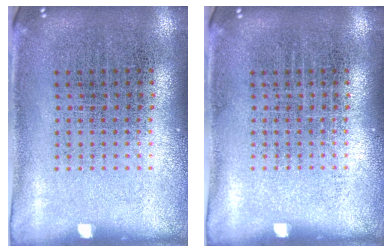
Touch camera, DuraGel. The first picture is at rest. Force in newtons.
{"total": 0.0}